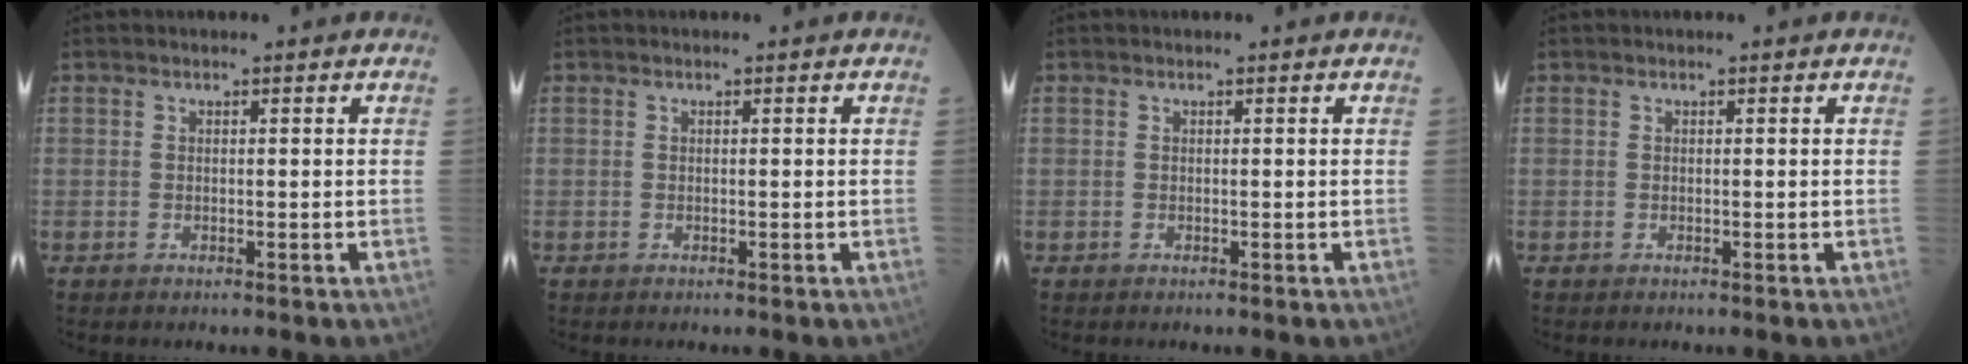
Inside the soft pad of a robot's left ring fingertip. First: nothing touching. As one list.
[{"total": 0.0}, {"total": 0.0}, {"total": 0.0}]